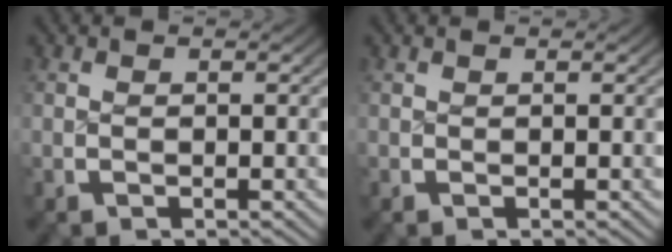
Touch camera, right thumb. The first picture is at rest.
{"total": 0.6, "force": [0.3, -0.2, -0.4], "torque": [0.016, 0.005, 0.004]}